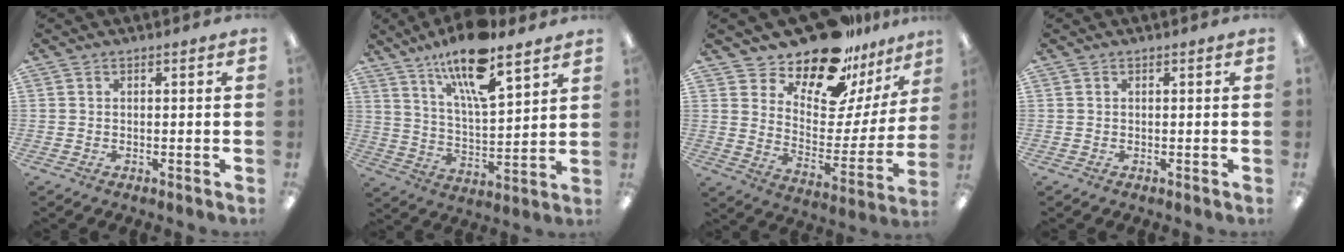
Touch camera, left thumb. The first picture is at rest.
{"total": 16.3, "force": [11.8, 4.1, 10.6], "torque": [-0.183, -0.062, 0.194]}
{"total": 18.9, "force": [16.2, 6.6, 7.2], "torque": [-0.124, -0.134, 0.283]}
{"total": 0.0}